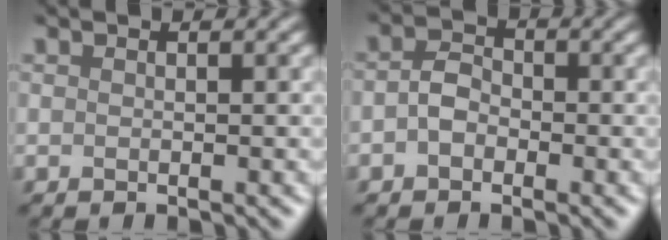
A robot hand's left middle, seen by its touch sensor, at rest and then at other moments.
{"total": 1.3, "force": [-0.8, 0.9, 0.4], "torque": [-0.016, 0.005, -0.017]}